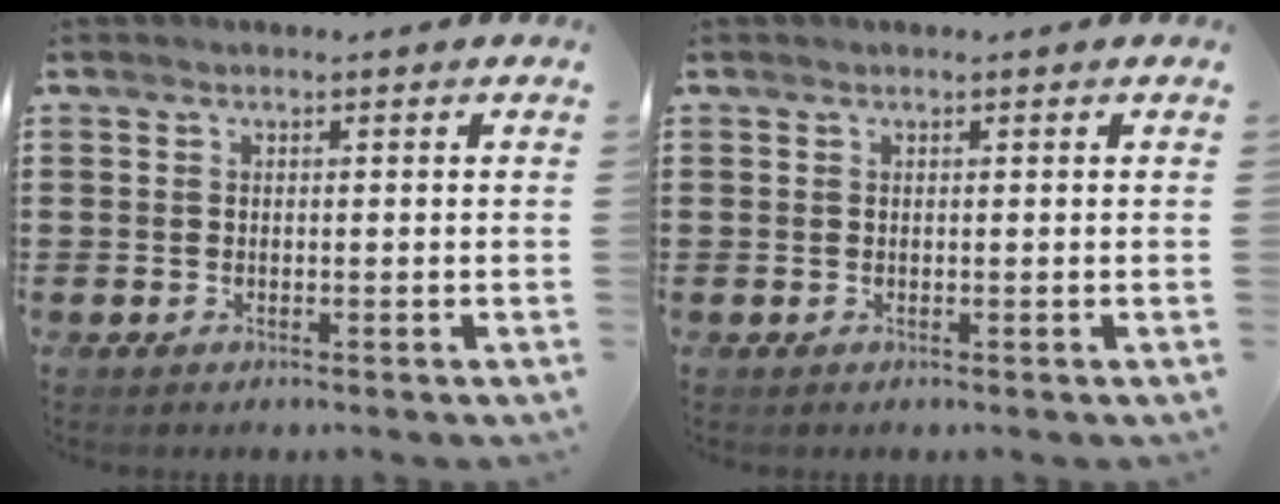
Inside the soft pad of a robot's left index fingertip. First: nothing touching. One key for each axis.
{"total": 0.0}